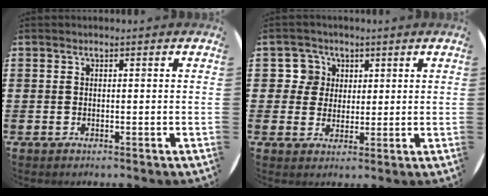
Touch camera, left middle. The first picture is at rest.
{"total": 4.0, "force": [1.8, 3.5, 0.3], "torque": [-0.006, 0.006, 0.031]}